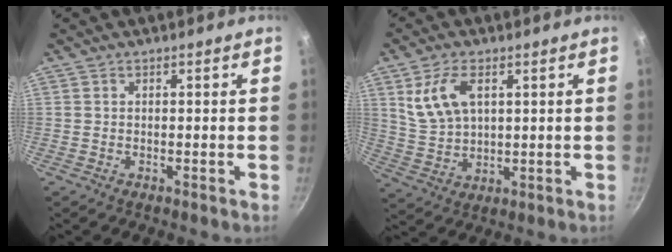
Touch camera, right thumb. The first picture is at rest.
{"total": 9.1, "force": [3.6, 5.1, 6.7], "torque": [-0.128, -0.009, 0.078]}